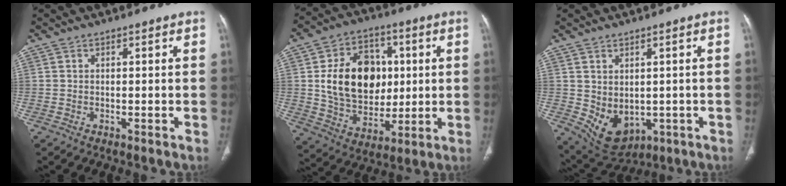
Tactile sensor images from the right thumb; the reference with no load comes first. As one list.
[{"total": 18.9, "force": [2.5, 14.2, 12.2], "torque": [-0.157, 0.001, 0.053]}, {"total": 8.5, "force": [-0.9, 6.0, 5.9], "torque": [-0.083, -0.006, 0.017]}]